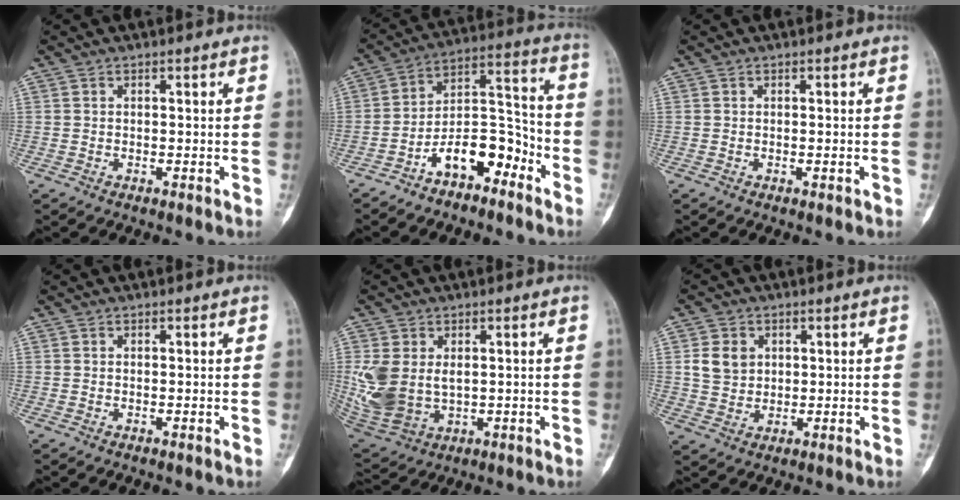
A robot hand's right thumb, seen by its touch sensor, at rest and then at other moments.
{"total": 12.1, "force": [-7.1, 6.0, 7.8], "torque": [-0.112, 0.084, -0.128]}
{"total": 0.6, "force": [-0.2, 0.2, 0.5], "torque": [-0.002, 0.000, -0.001]}
{"total": 0.0}
{"total": 12.1, "force": [0.8, 8.3, 8.7], "torque": [-0.193, -0.011, 0.036]}
{"total": 5.7, "force": [1.5, 4.7, 2.7], "torque": [-0.033, -0.004, 0.033]}